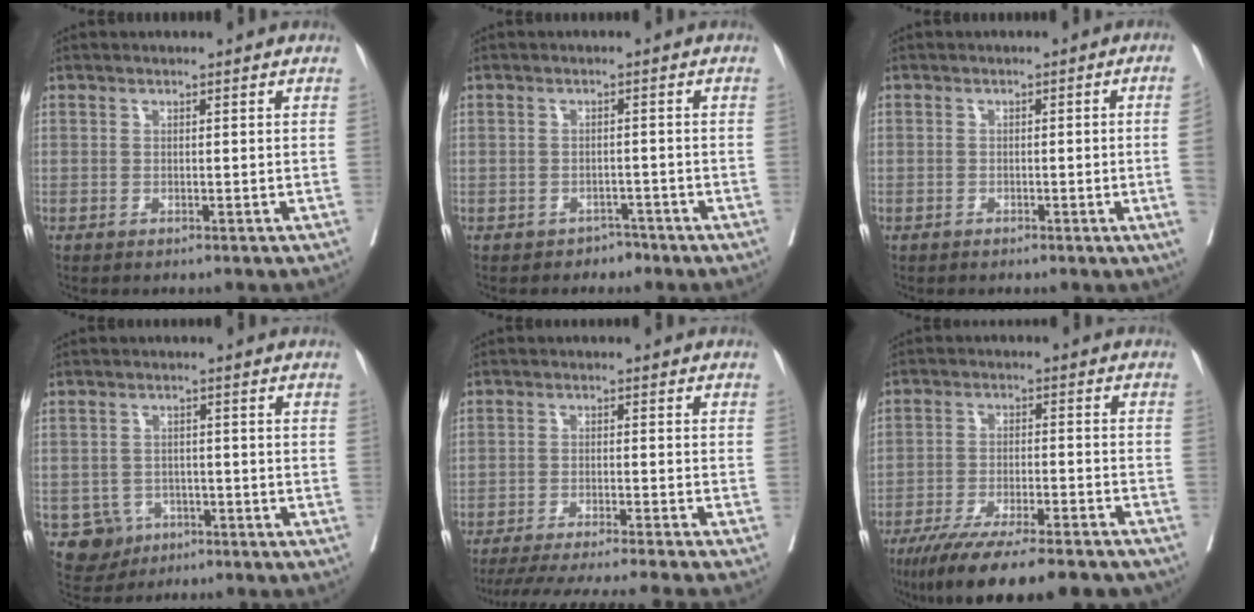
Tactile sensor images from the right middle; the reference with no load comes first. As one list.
[{"total": 1.4, "force": [-1.2, 0.8, -0.2], "torque": [0.002, 0.005, -0.020]}, {"total": 3.1, "force": [-0.5, -1.1, 2.9], "torque": [-0.038, 0.001, -0.008]}, {"total": 4.1, "force": [-1.9, 3.6, 0.4], "torque": [-0.003, 0.009, -0.026]}, {"total": 15.5, "force": [-13.9, -1.9, 6.6], "torque": [-0.093, -0.040, -0.205]}, {"total": 17.6, "force": [-14.2, 2.4, 10.1], "torque": [-0.139, -0.022, -0.217]}]